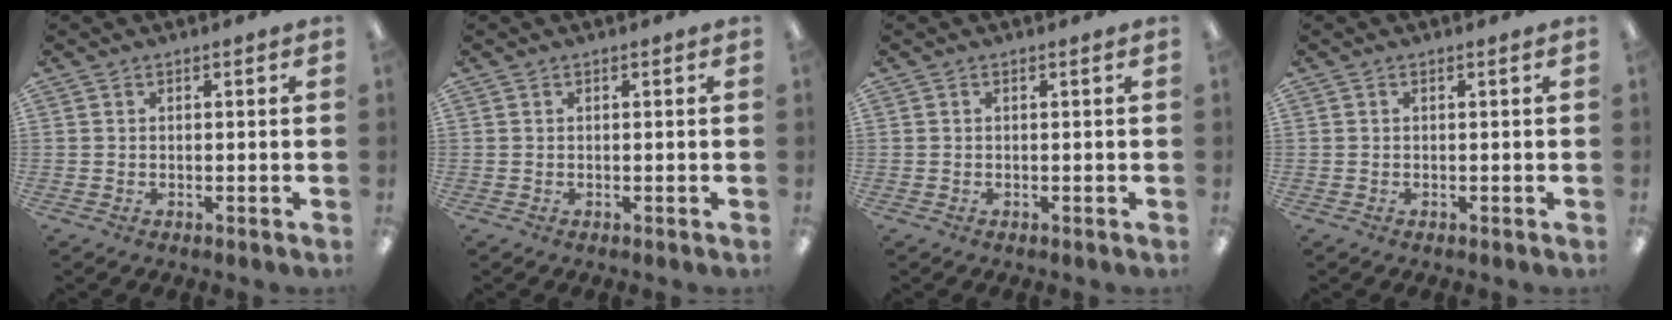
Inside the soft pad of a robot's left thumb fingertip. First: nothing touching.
{"total": 0.0}
{"total": 0.0}
{"total": 0.0}